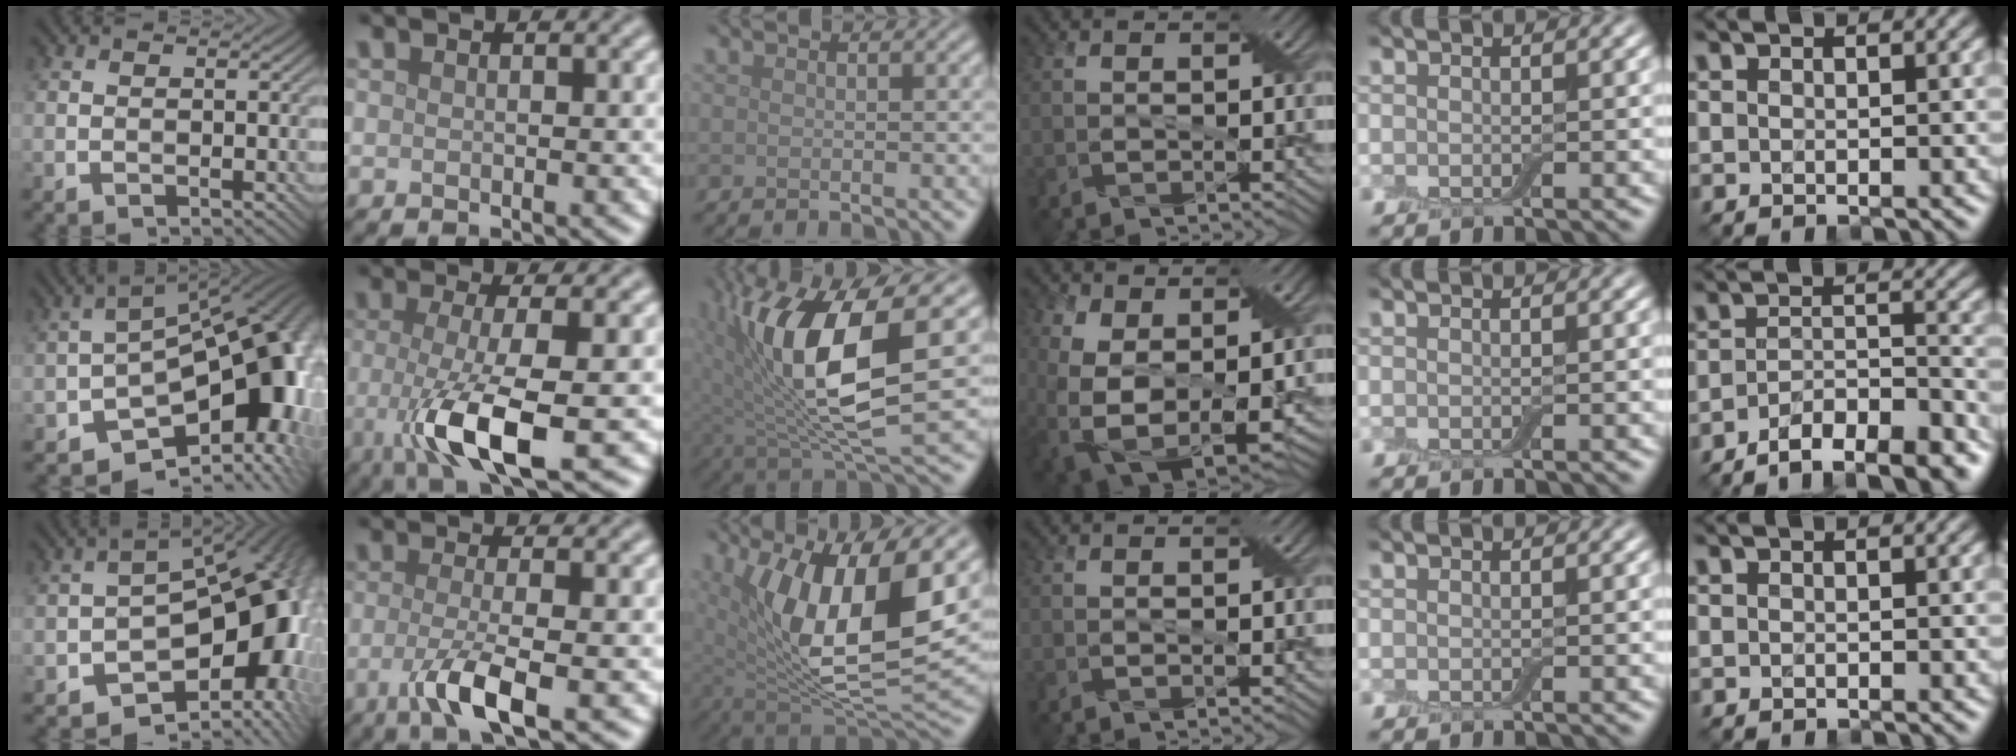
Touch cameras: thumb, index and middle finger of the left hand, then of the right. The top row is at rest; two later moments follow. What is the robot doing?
{"motion": "extract", "object": "backpack"}